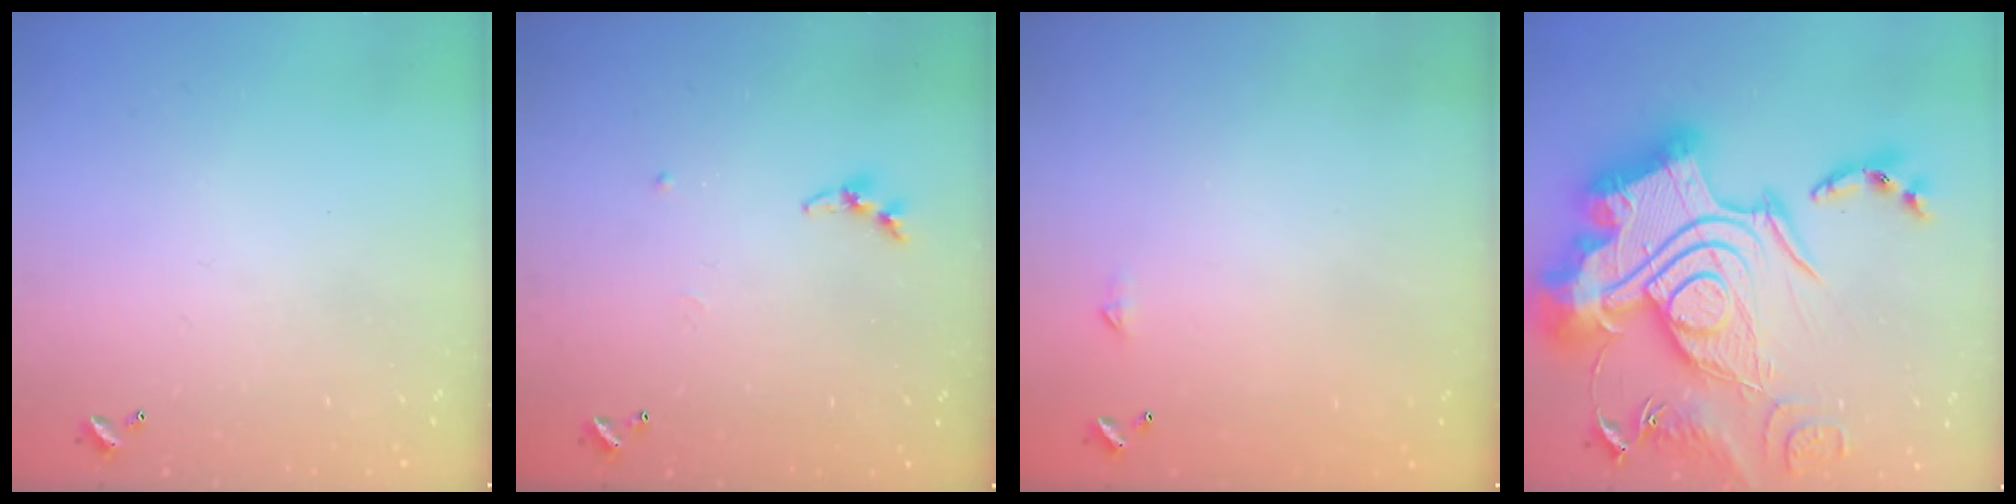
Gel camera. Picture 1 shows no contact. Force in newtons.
{"total": 6.2, "press": 6.1, "slide": 0.7}
{"total": 2.3, "press": 2.3, "slide": 0.4}
{"total": 0.7, "press": 0.7, "slide": 0.1}